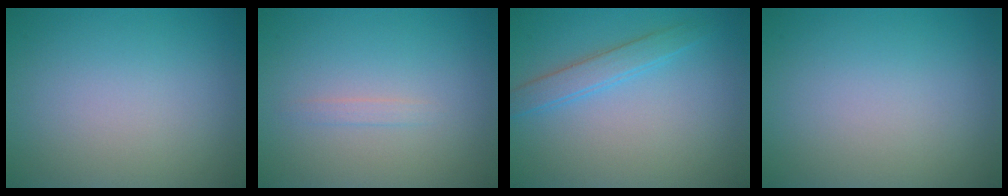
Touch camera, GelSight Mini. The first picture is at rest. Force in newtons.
{"total": 0.7, "press": 0.7, "slide": 0.0}
{"total": 2.3, "press": 2.3, "slide": 0.1}
{"total": 0.0}